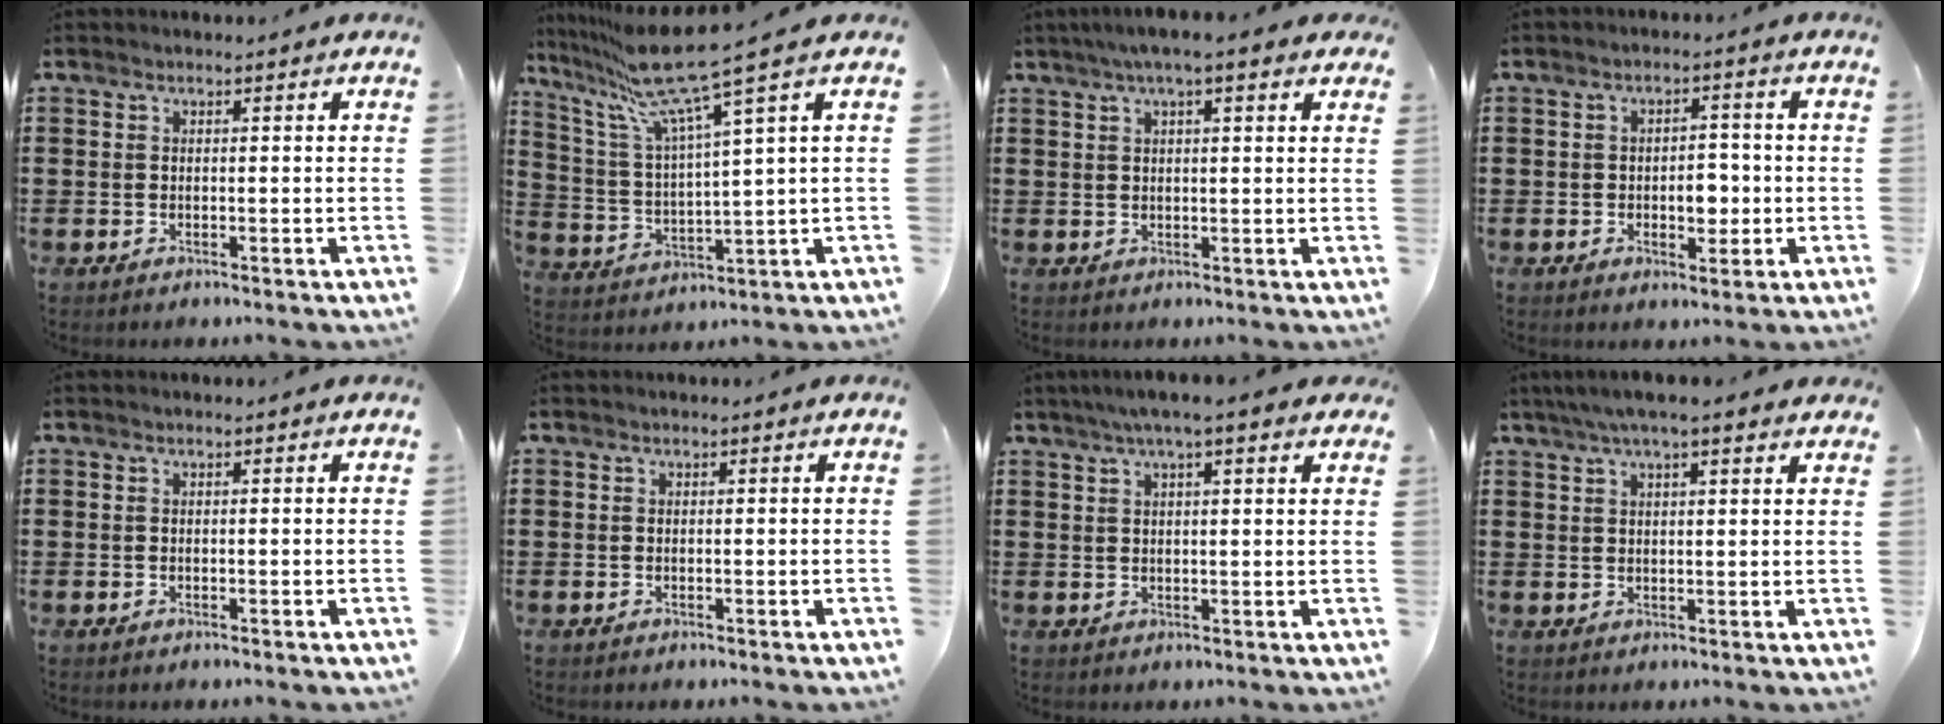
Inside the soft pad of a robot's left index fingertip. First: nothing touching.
{"total": 12.0, "force": [8.4, 0.2, 8.5], "torque": [-0.208, -0.036, 0.137]}
{"total": 4.3, "force": [2.7, 0.4, 3.3], "torque": [-0.070, 0.008, 0.047]}
{"total": 4.4, "force": [-0.8, 2.7, 3.4], "torque": [-0.052, 0.001, -0.022]}
{"total": 0.0}
{"total": 0.0}
{"total": 4.6, "force": [3.2, 0.4, 3.4], "torque": [-0.072, 0.007, 0.055]}
{"total": 4.8, "force": [3.6, 0.5, 3.1], "torque": [-0.068, 0.000, 0.064]}